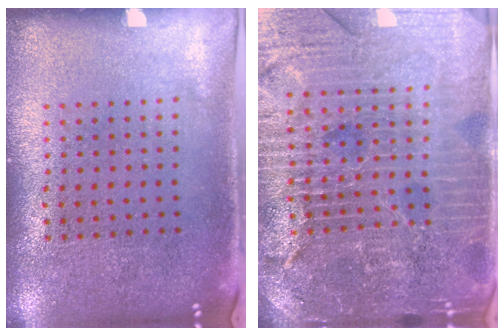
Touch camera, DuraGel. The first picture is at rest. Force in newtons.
{"total": 5.3, "press": 4.8, "slide": 2.2}